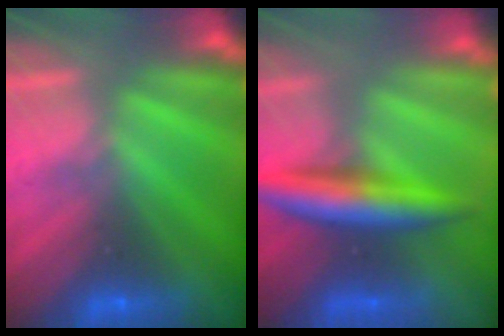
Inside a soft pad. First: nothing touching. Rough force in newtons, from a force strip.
{"total": 6.5}